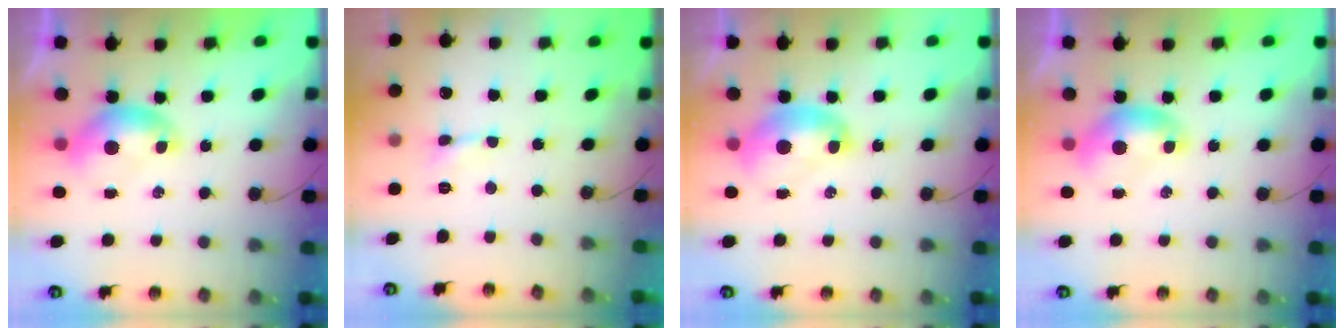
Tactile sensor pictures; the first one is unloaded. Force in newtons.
{"total": 1.6, "press": 1.5, "slide": 0.4}
{"total": 2.5, "press": 2.5, "slide": 0.2}
{"total": 0.0}